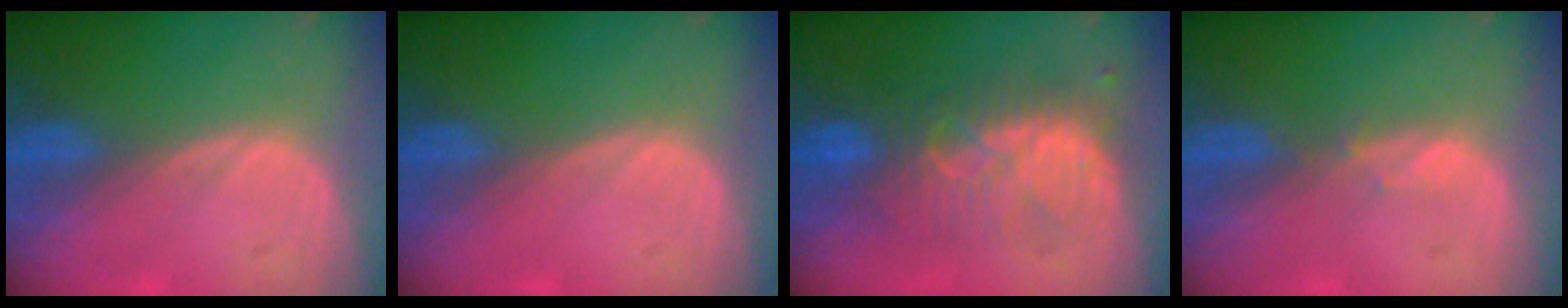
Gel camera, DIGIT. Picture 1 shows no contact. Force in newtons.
{"total": 0.0}
{"total": 8.5, "press": 8.4, "slide": 1.3}
{"total": 0.8, "press": 0.8, "slide": 0.3}